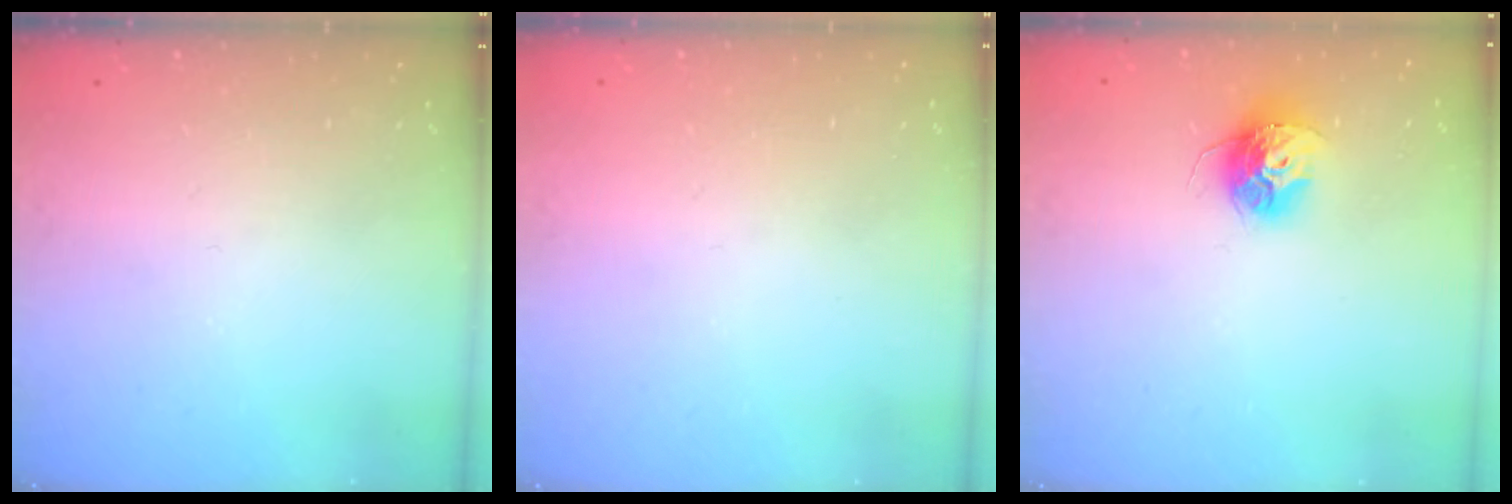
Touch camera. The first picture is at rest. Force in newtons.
{"total": 0.7, "press": 0.7, "slide": 0.3}
{"total": 11.3, "press": 11.3, "slide": 1.0}